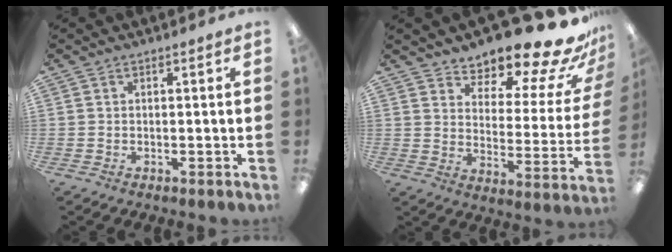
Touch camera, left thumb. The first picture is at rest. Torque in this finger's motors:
{"motor_torque": [0.24, 0.24, 1.42, -1.35, 0.15]}